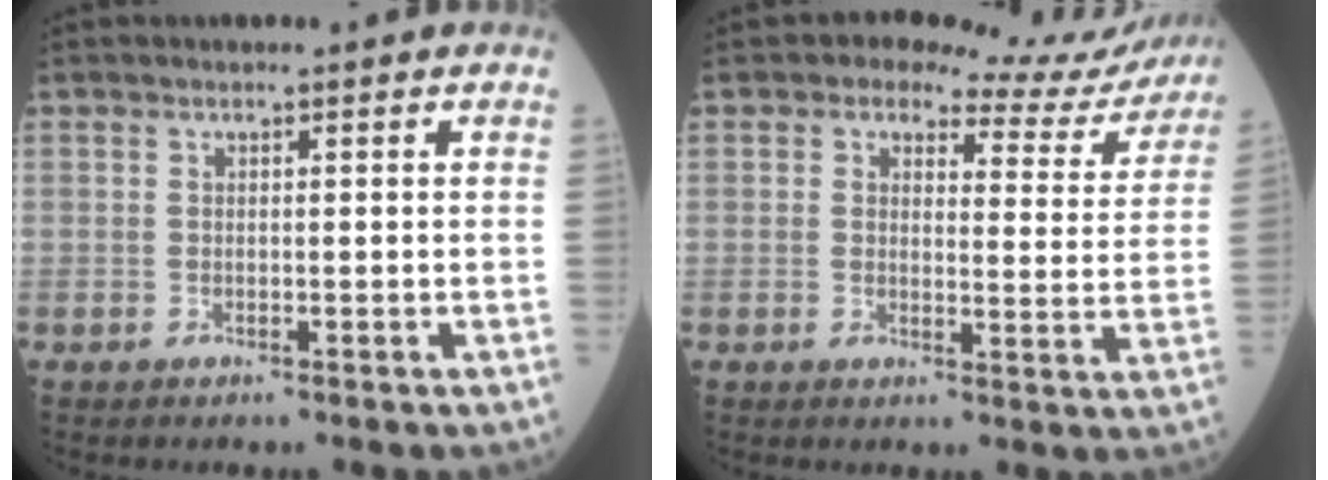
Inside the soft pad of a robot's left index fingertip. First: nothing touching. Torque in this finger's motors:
{"motor_torque": [0.77, -1.25, 0.20, 0.01]}